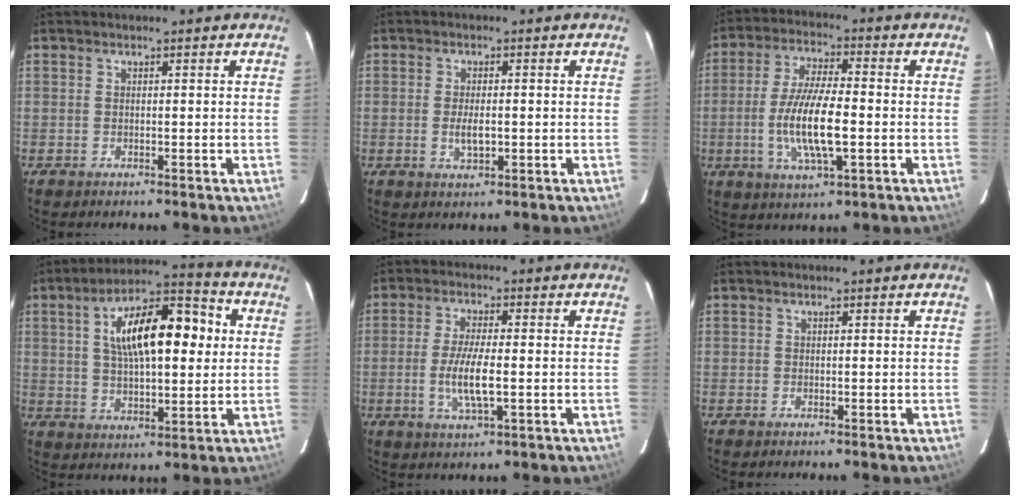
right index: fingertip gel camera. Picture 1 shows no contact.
{"total": 3.6, "force": [-0.6, 1.4, 3.3], "torque": [-0.062, -0.006, -0.009]}
{"total": 12.1, "force": [-2.4, 3.0, 11.5], "torque": [-0.228, -0.006, -0.045]}
{"total": 17.4, "force": [3.7, 7.2, 15.4], "torque": [-0.258, 0.036, 0.058]}
{"total": 7.4, "force": [-1.3, 1.5, 7.2], "torque": [-0.141, -0.008, -0.026]}
{"total": 0.0}